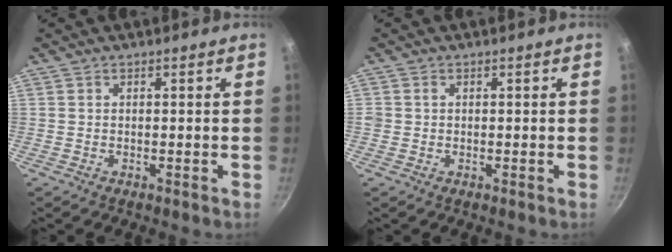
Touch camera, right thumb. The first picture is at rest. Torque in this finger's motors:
{"motor_torque": [0.07, 0.27, 0.59, -0.02, -0.04]}